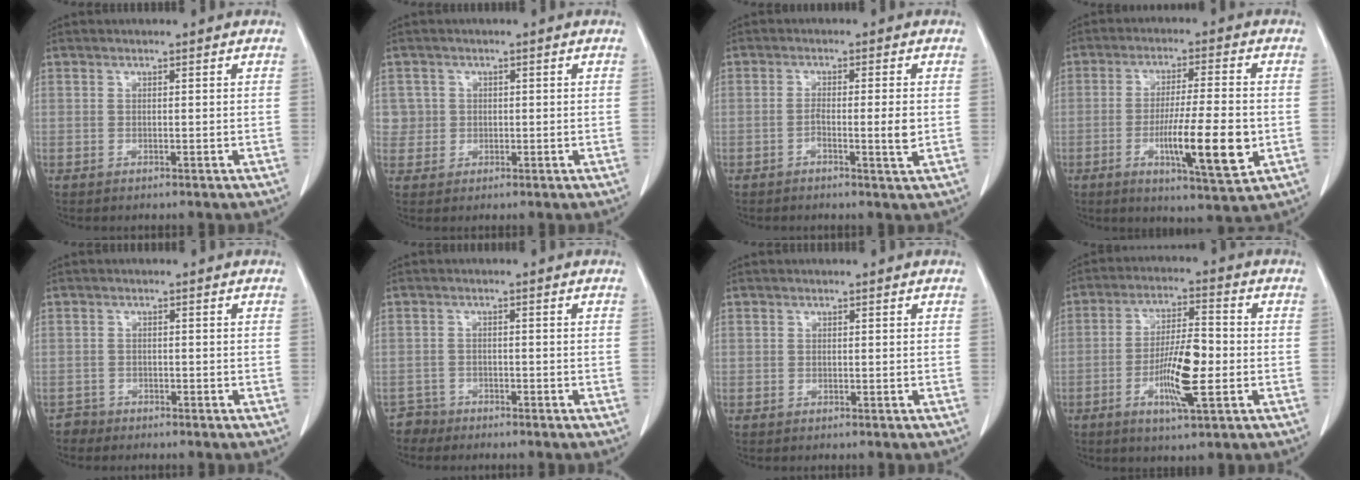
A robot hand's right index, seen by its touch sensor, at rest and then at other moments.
{"total": 2.6, "force": [0.3, 2.5, -0.3], "torque": [0.023, 0.006, 0.001]}
{"total": 3.4, "force": [-0.9, 0.2, 3.3], "torque": [-0.054, -0.001, -0.015]}
{"total": 11.7, "force": [-2.9, 1.2, 11.2], "torque": [-0.185, -0.015, -0.048]}
{"total": 1.6, "force": [-1.2, 0.7, -0.7], "torque": [0.012, 0.003, -0.027]}
{"total": 2.2, "force": [-1.7, 0.9, -1.0], "torque": [0.020, 0.003, -0.035]}
{"total": 0.0}
{"total": 9.7, "force": [-2.7, 1.7, 9.2], "torque": [-0.169, -0.001, -0.048]}